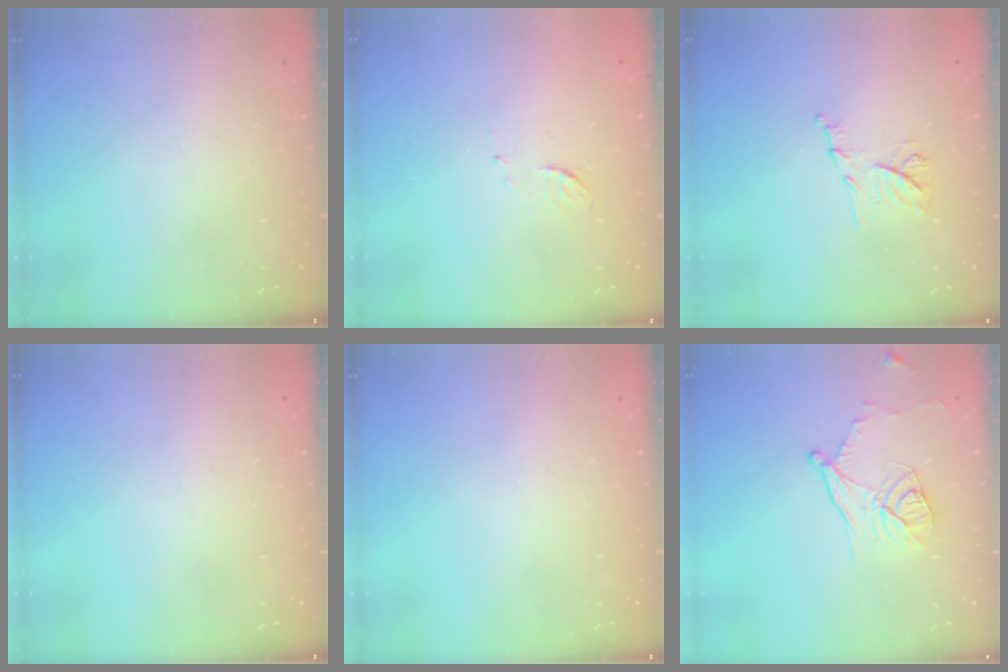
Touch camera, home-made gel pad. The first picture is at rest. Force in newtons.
{"total": 3.9, "press": 3.9, "slide": 0.4}
{"total": 8.8, "press": 8.7, "slide": 1.0}
{"total": 0.0}
{"total": 0.0}
{"total": 11.3, "press": 11.0, "slide": 2.3}